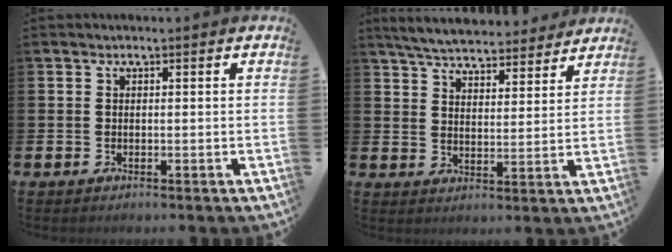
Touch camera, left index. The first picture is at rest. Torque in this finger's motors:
{"motor_torque": [0.86, -0.99, 0.79, 0.21]}